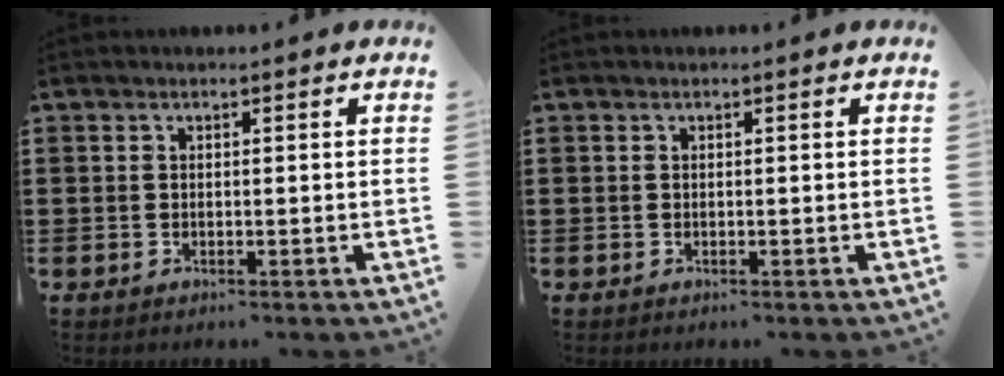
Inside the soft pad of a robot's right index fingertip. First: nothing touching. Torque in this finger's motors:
{"motor_torque": [1.33, 0.81, 0.00, 0.00]}